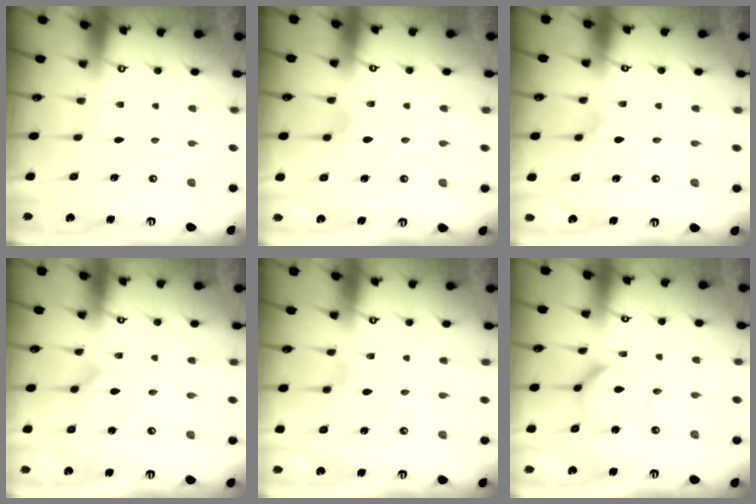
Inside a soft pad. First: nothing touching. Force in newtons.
{"total": 3.4, "press": 3.4, "slide": 0.2}
{"total": 2.0, "press": 2.0, "slide": 0.3}
{"total": 1.0, "press": 1.0, "slide": 0.0}
{"total": 1.6, "press": 1.5, "slide": 0.2}
{"total": 9.2, "press": 9.2, "slide": 0.9}